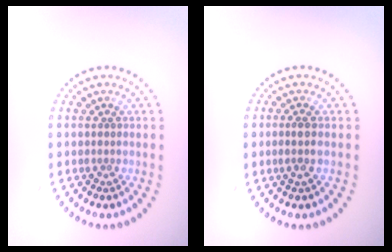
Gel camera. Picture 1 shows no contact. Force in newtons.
{"total": 1.4, "press": 1.2, "slide": 0.8}